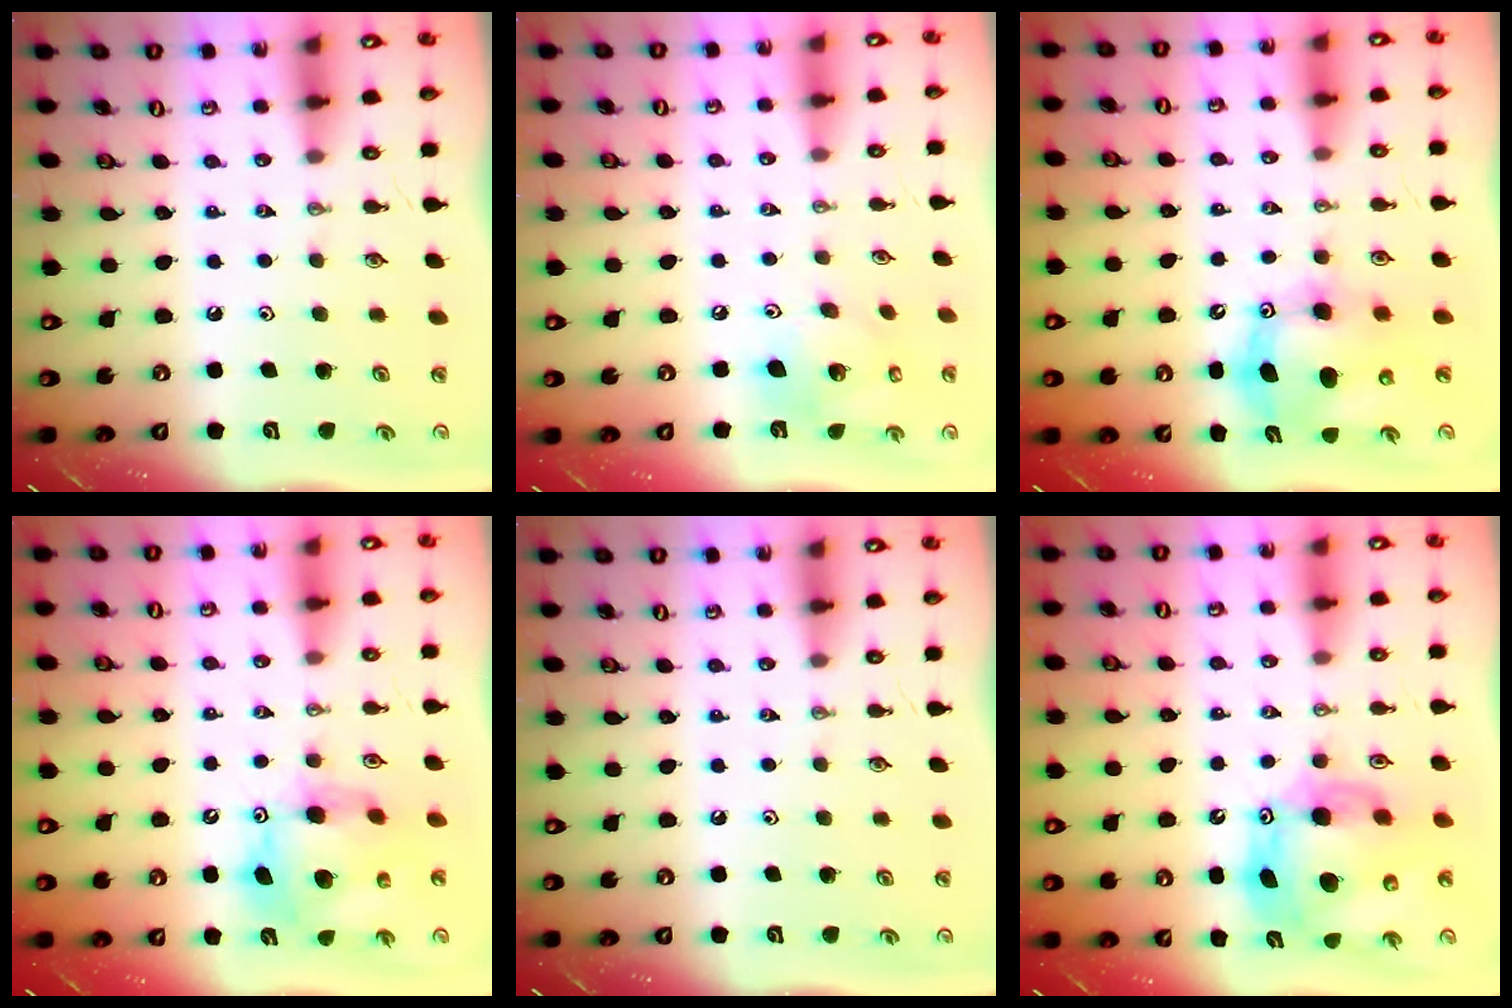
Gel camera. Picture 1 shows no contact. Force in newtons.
{"total": 14.8, "press": 14.5, "slide": 3.0}
{"total": 11.1, "press": 10.8, "slide": 2.4}
{"total": 13.3, "press": 13.3, "slide": 1.2}
{"total": 0.0}
{"total": 15.3, "press": 15.2, "slide": 1.7}